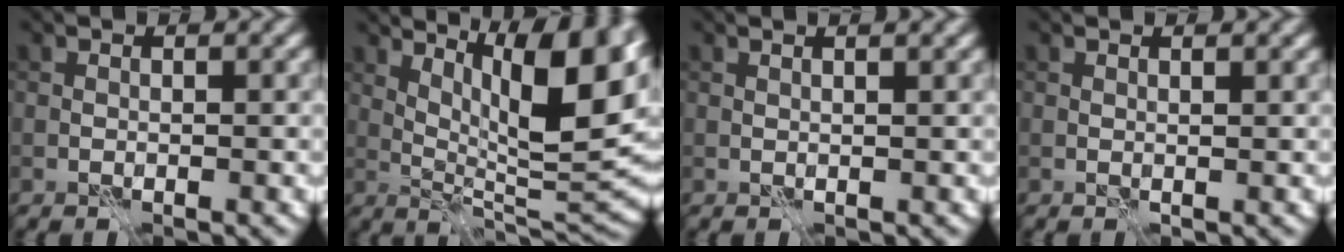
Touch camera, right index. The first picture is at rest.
{"total": 12.1, "force": [5.4, 3.2, 10.4], "torque": [-0.161, 0.001, 0.099]}
{"total": 2.2, "force": [1.4, 0.8, 1.5], "torque": [-0.008, 0.003, -0.003]}
{"total": 0.7, "force": [0.5, 0.1, 0.5], "torque": [-0.010, 0.002, 0.007]}